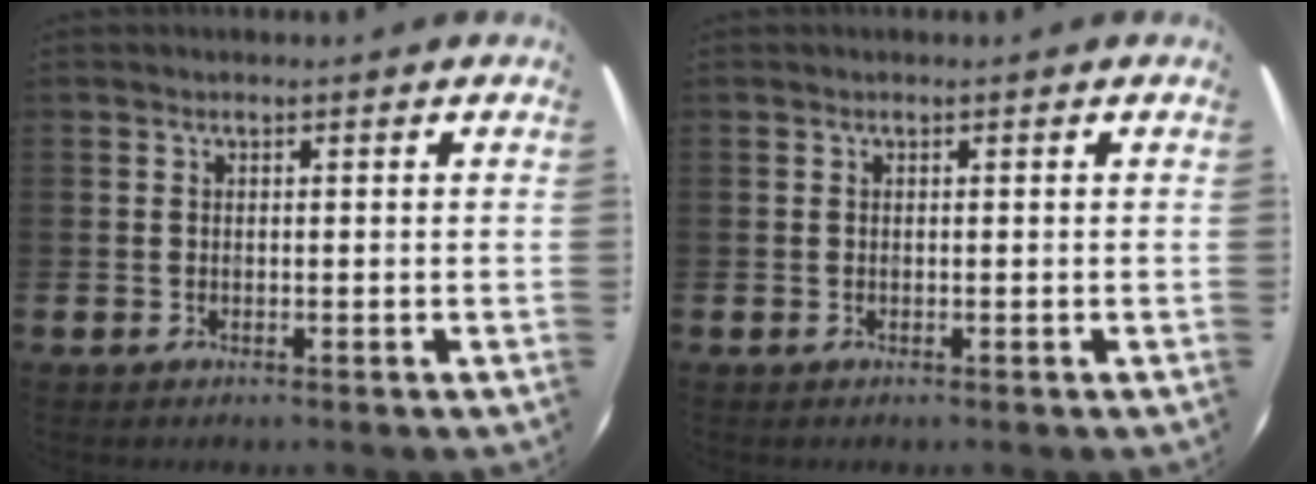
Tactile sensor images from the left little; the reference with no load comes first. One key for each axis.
{"total": 0.0}